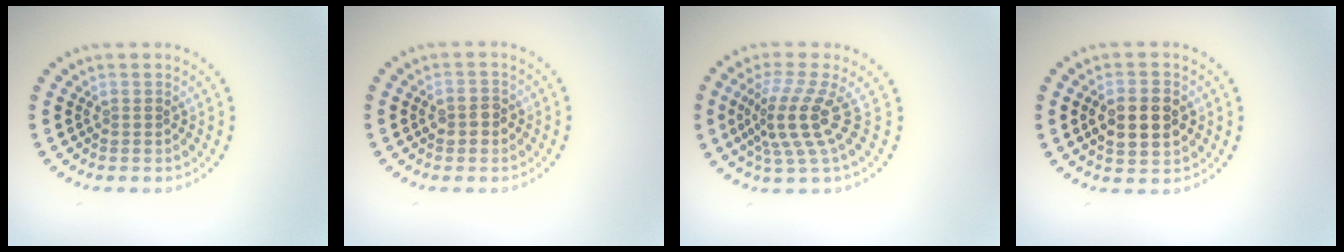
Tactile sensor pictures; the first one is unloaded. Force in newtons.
{"total": 1.7, "press": 1.7, "slide": 0.1}
{"total": 4.3, "press": 3.0, "slide": 3.1}
{"total": 4.5, "press": 4.5, "slide": 0.2}